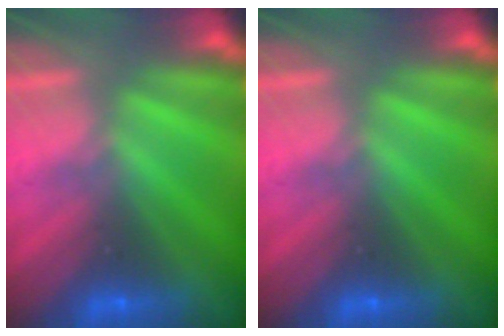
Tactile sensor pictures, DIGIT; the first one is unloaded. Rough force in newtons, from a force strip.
{"total": 0.0}